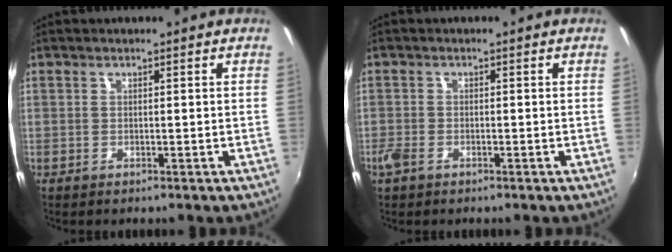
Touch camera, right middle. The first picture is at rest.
{"total": 2.7, "force": [-1.8, 1.5, 1.4], "torque": [-0.034, -0.006, -0.036]}